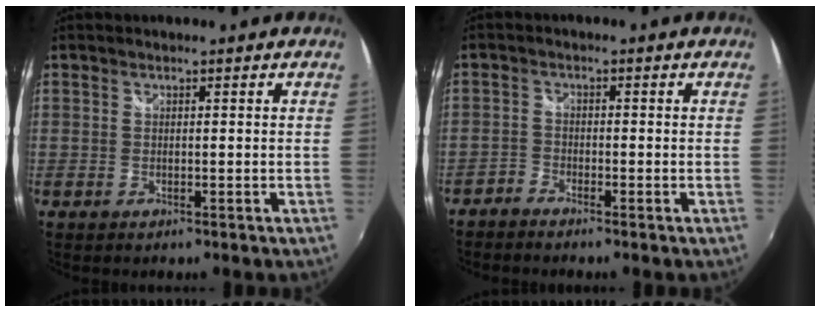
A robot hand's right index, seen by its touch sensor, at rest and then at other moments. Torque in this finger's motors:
{"motor_torque": [-0.25, -0.19, -0.03, -0.01]}